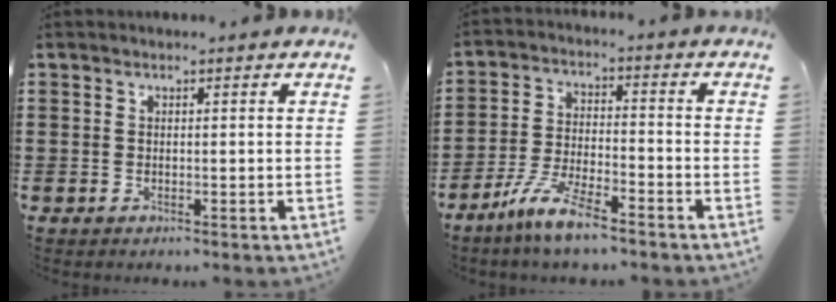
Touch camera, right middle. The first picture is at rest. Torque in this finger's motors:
{"motor_torque": [1.78, -0.36, 0.37, 0.16]}